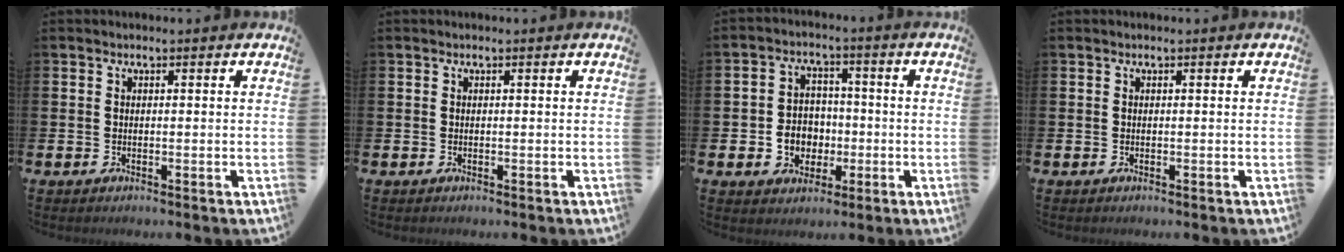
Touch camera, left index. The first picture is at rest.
{"total": 0.0}
{"total": 5.0, "force": [-0.8, 4.7, 1.6], "torque": [-0.031, 0.004, -0.020]}
{"total": 0.0}